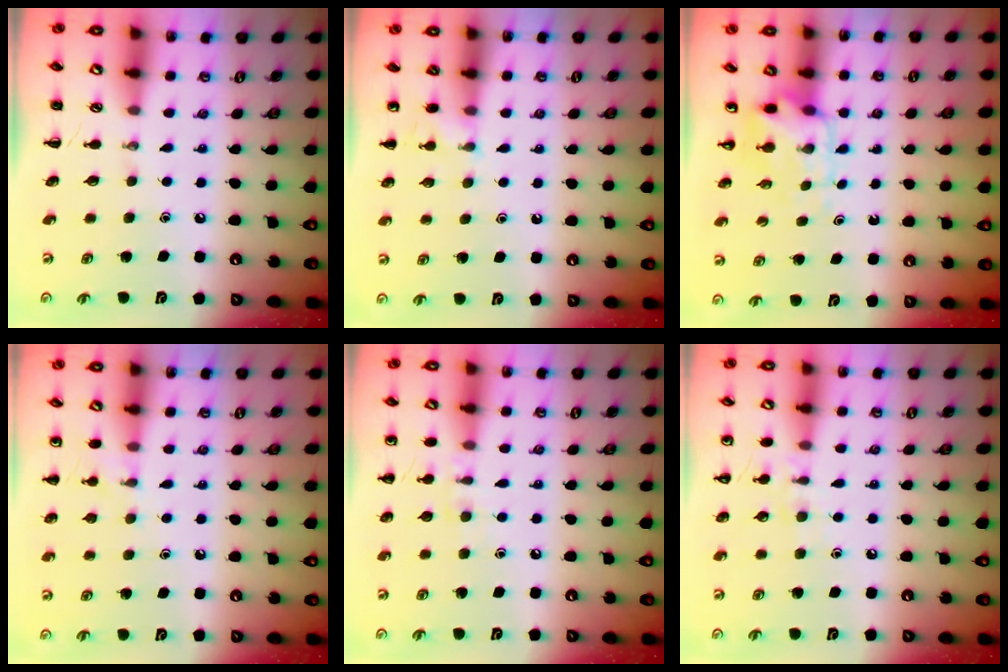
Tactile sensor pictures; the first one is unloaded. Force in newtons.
{"total": 4.5, "press": 4.2, "slide": 1.5}
{"total": 5.2, "press": 5.2, "slide": 0.8}
{"total": 6.0, "press": 5.7, "slide": 1.8}
{"total": 7.0, "press": 6.7, "slide": 2.1}
{"total": 7.1, "press": 6.9, "slide": 1.6}